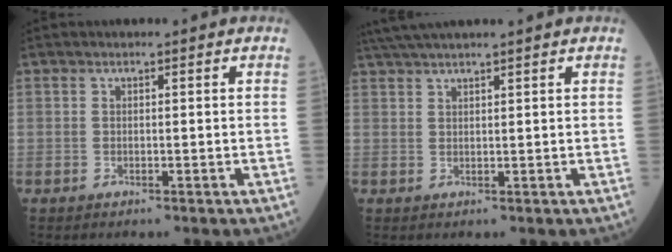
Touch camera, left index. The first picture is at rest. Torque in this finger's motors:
{"motor_torque": [0.94, -1.20, 0.27, 0.08]}